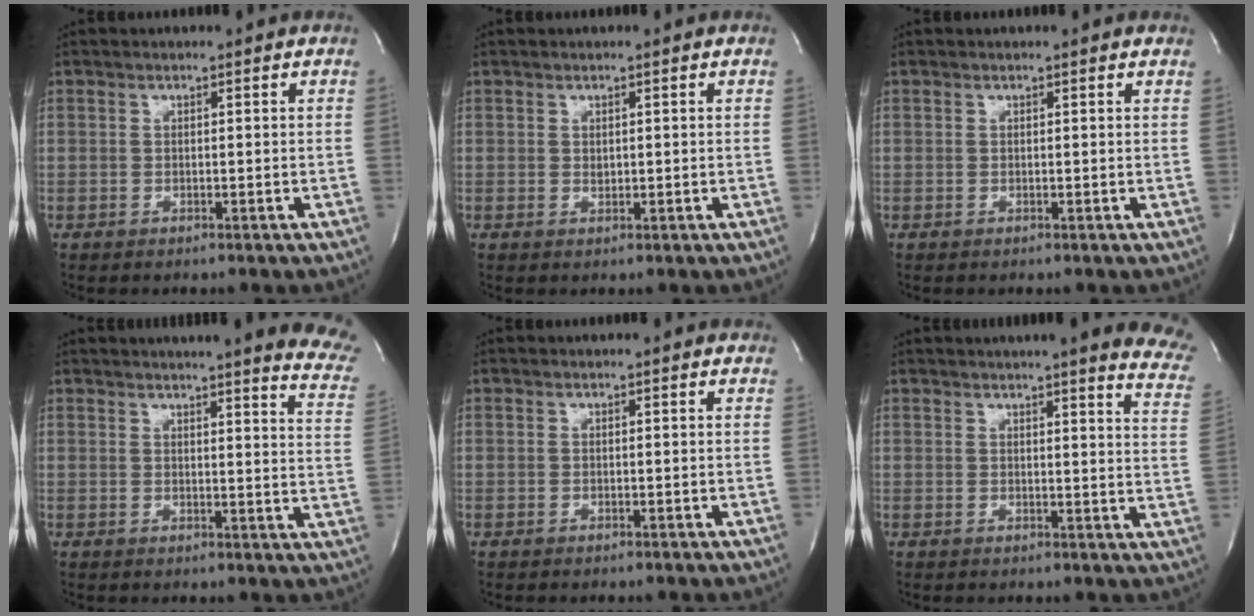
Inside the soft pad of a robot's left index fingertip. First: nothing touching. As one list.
[{"total": 0.6, "force": [0.2, 0.4, 0.4], "torque": [-0.006, 0.000, 0.006]}, {"total": 1.0, "force": [0.9, 0.1, 0.3], "torque": [-0.010, 0.001, 0.004]}, {"total": 19.5, "force": [17.0, 1.9, 9.3], "torque": [-0.109, -0.056, 0.179]}, {"total": 0.8, "force": [0.7, 0.3, 0.3], "torque": [-0.009, 0.002, 0.001]}, {"total": 17.1, "force": [14.3, 2.1, 9.1], "torque": [-0.102, -0.033, 0.148]}]